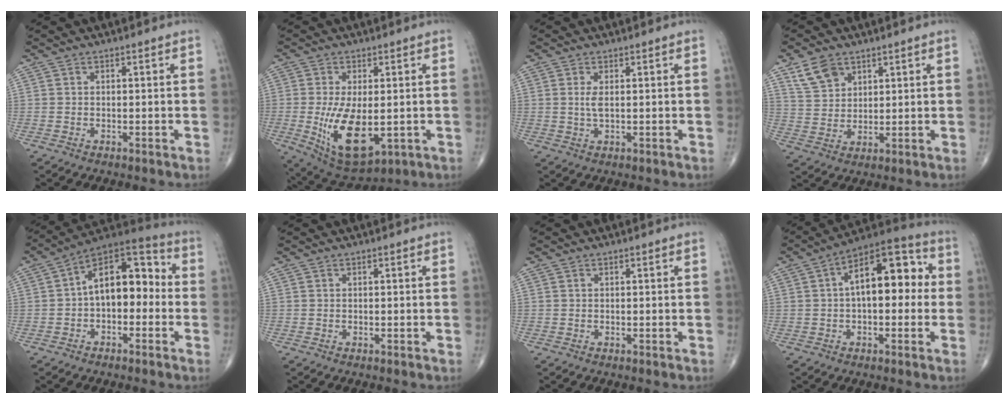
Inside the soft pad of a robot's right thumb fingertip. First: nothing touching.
{"total": 13.1, "force": [-2.0, 6.4, 11.2], "torque": [-0.192, -0.022, -0.014]}
{"total": 2.3, "force": [0.4, 0.8, 2.1], "torque": [-0.048, -0.003, 0.014]}
{"total": 6.6, "force": [4.1, 4.2, 2.9], "torque": [-0.040, -0.018, 0.086]}
{"total": 14.1, "force": [-0.3, 8.3, 11.5], "torque": [-0.139, 0.048, -0.023]}
{"total": 0.0}
{"total": 0.0}
{"total": 15.0, "force": [1.7, 7.5, 12.9], "torque": [-0.171, 0.042, 0.015]}